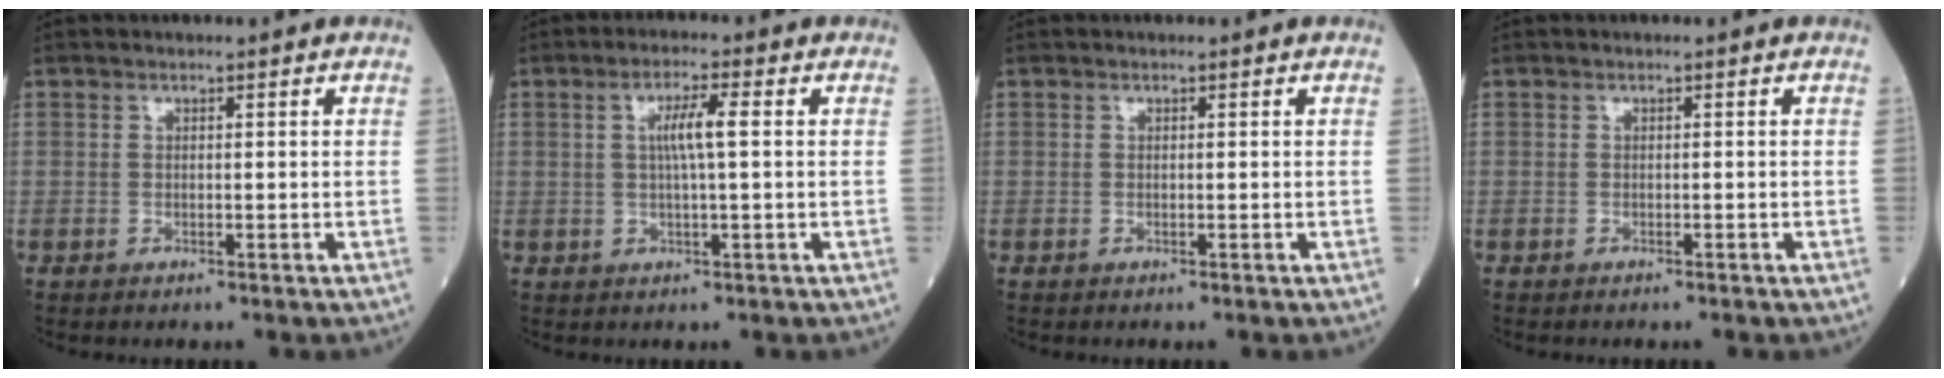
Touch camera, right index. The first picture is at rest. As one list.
[{"total": 4.3, "force": [0.7, 0.1, 4.2], "torque": [-0.079, 0.004, 0.011]}, {"total": 0.0}, {"total": 0.7, "force": [-0.6, 0.1, 0.3], "torque": [-0.011, -0.002, -0.009]}]